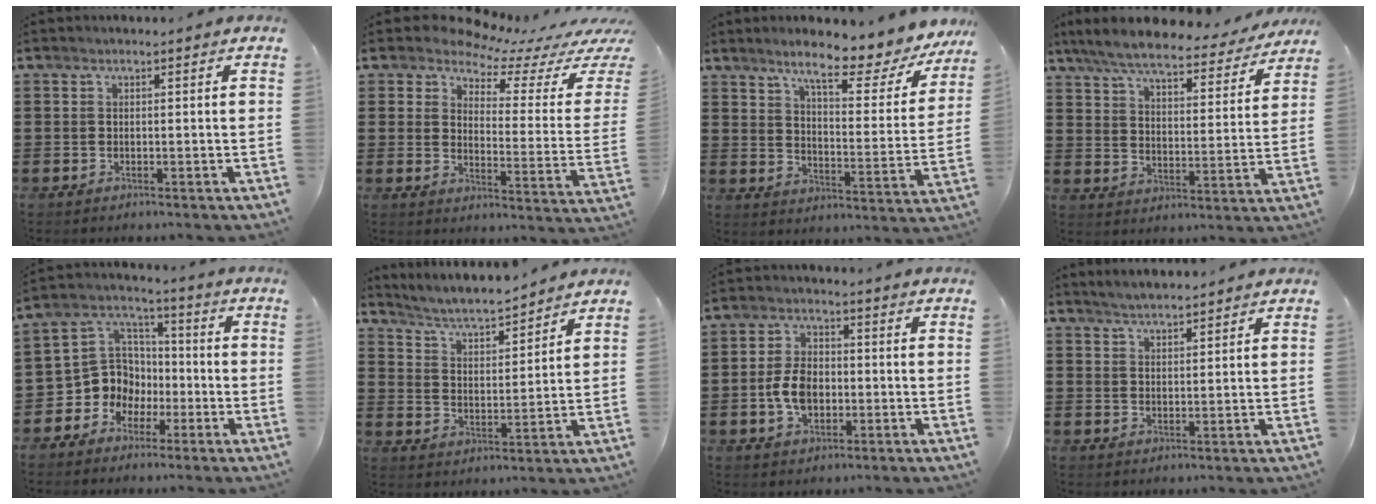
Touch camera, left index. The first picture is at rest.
{"total": 5.6, "force": [5.1, 1.4, 1.8], "torque": [-0.058, -0.036, 0.087]}
{"total": 9.1, "force": [7.2, 1.0, 5.5], "torque": [-0.100, -0.048, 0.114]}
{"total": 7.2, "force": [6.5, 0.7, 3.0], "torque": [-0.087, -0.036, 0.113]}
{"total": 8.6, "force": [-2.6, 8.0, 2.0], "torque": [-0.088, 0.001, -0.053]}
{"total": 4.5, "force": [4.2, 0.1, 1.5], "torque": [-0.049, -0.032, 0.067]}
{"total": 6.0, "force": [-1.2, 3.7, 4.6], "torque": [-0.110, 0.001, -0.029]}
{"total": 2.5, "force": [2.5, -0.1, 0.3], "torque": [-0.011, -0.002, 0.048]}